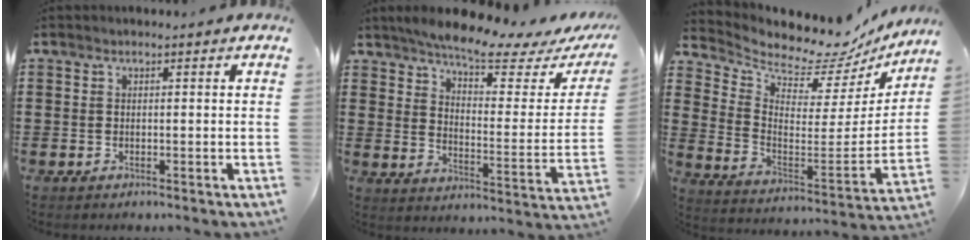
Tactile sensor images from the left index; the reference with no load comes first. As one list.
[{"total": 7.3, "force": [6.1, 0.3, 4.0], "torque": [-0.081, -0.045, 0.098]}, {"total": 6.6, "force": [6.5, 1.0, 0.7], "torque": [-0.051, -0.073, 0.104]}]